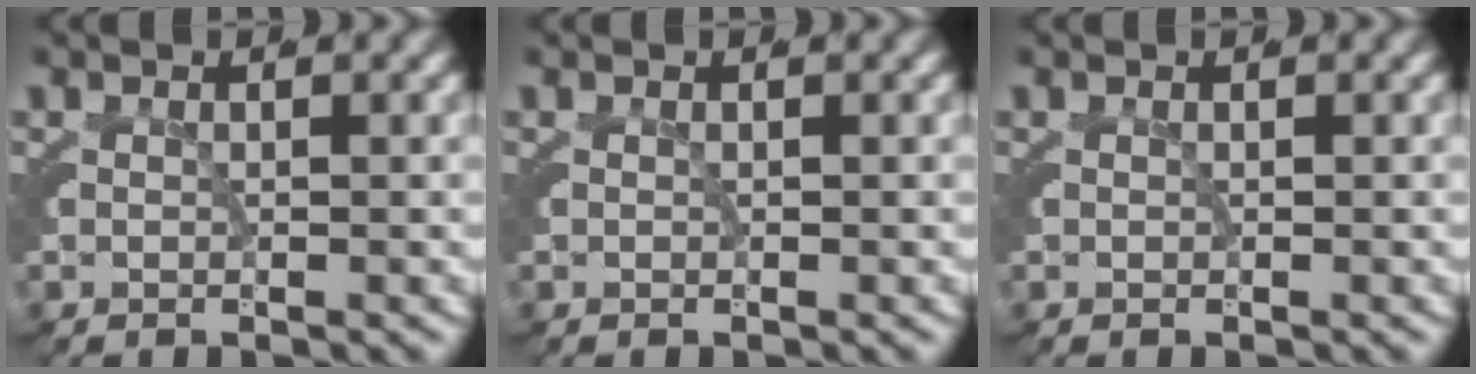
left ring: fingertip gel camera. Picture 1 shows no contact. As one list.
[{"total": 0.0}, {"total": 0.0}]